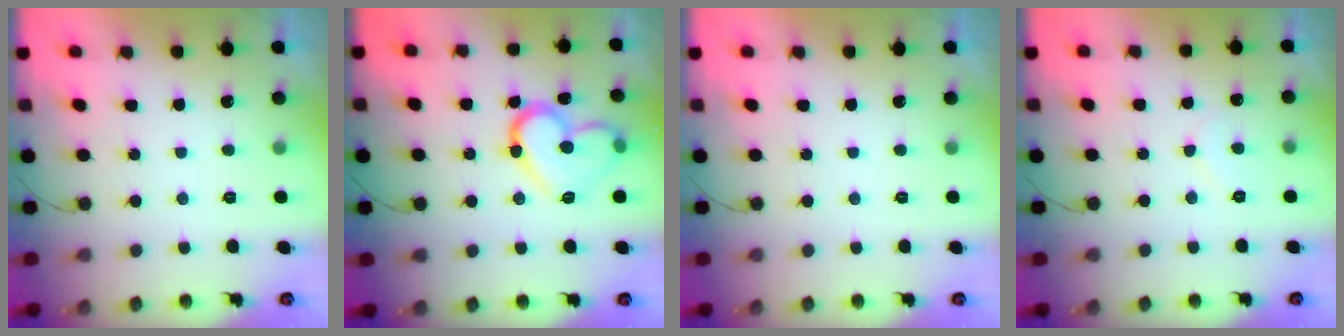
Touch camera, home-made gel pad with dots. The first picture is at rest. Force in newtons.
{"total": 14.6, "press": 14.6, "slide": 1.5}
{"total": 0.0}
{"total": 5.2, "press": 5.2, "slide": 0.5}